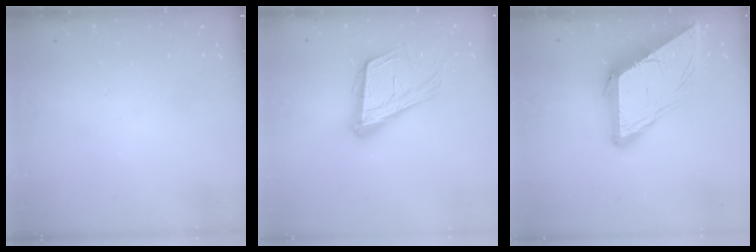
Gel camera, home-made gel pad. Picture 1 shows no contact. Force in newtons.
{"total": 17.9, "press": 17.3, "slide": 4.5}
{"total": 12.0, "press": 11.9, "slide": 1.2}